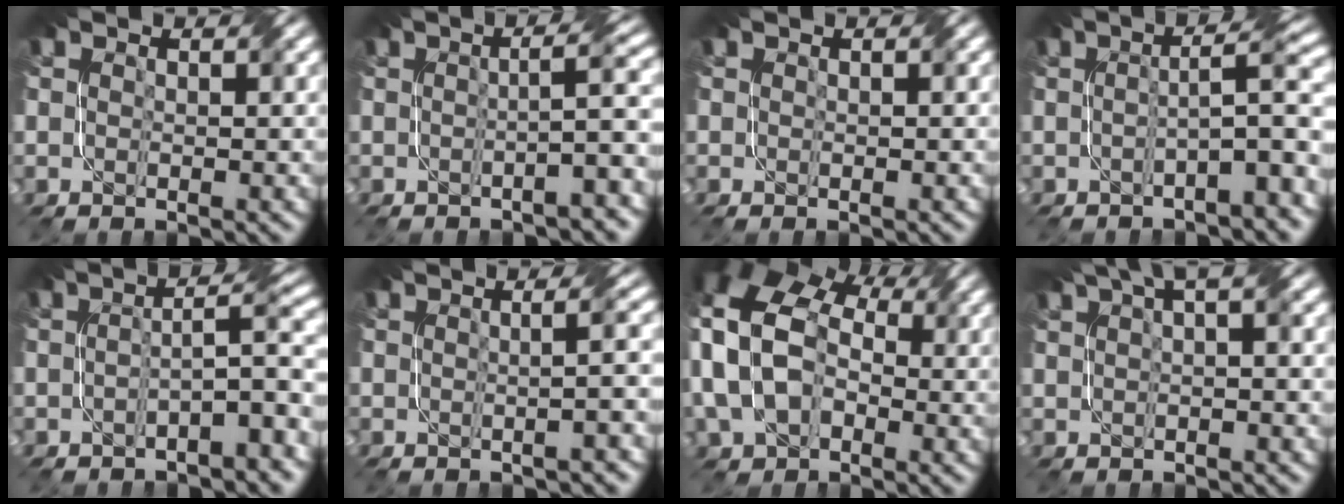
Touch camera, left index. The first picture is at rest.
{"total": 4.3, "force": [-1.2, 0.4, 4.1], "torque": [-0.048, 0.021, -0.031]}
{"total": 0.0}
{"total": 5.4, "force": [-1.4, 0.7, 5.1], "torque": [-0.070, 0.021, -0.029]}
{"total": 5.4, "force": [-2.0, 1.0, 5.0], "torque": [-0.068, 0.018, -0.036]}
{"total": 3.0, "force": [-0.3, 0.8, 2.8], "torque": [-0.008, 0.011, -0.010]}
{"total": 16.1, "force": [1.5, 12.0, 10.7], "torque": [-0.239, 0.010, 0.007]}
{"total": 2.6, "force": [1.6, 0.3, 2.1], "torque": [-0.029, 0.015, 0.029]}